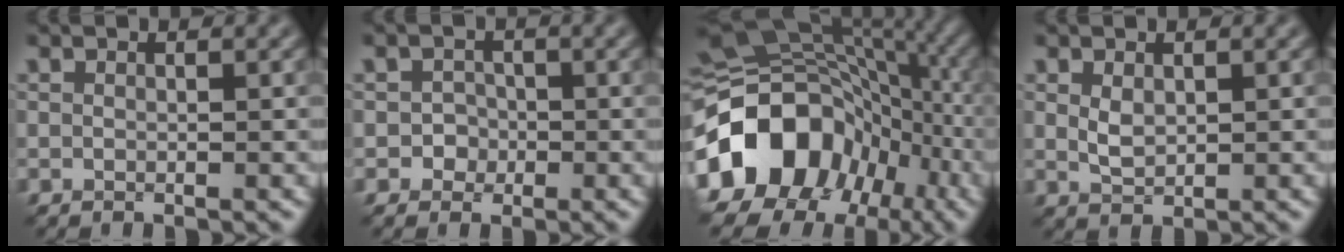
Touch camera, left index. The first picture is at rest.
{"total": 1.5, "force": [-0.5, 1.4, 0.2], "torque": [0.007, 0.002, -0.012]}
{"total": 16.8, "force": [-5.0, 13.0, 9.3], "torque": [-0.182, -0.005, -0.089]}
{"total": 1.6, "force": [0.4, 1.0, 1.2], "torque": [-0.030, -0.002, 0.012]}